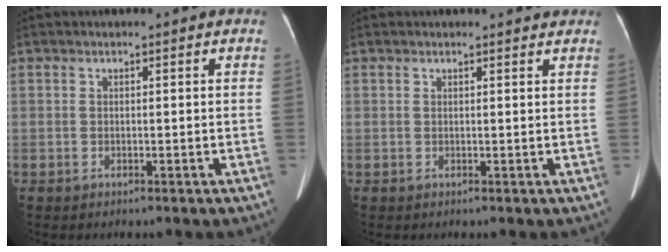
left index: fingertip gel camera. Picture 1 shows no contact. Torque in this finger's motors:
{"motor_torque": [-0.31, -0.24, -0.13, -0.03]}